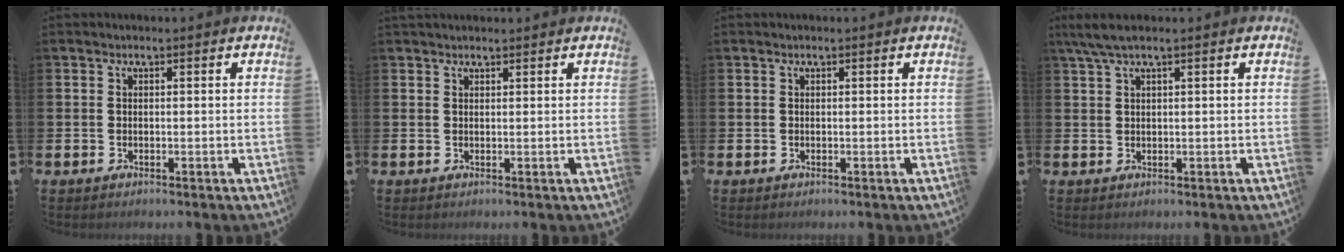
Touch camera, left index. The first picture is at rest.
{"total": 1.1, "force": [1.1, 0.3, 0.2], "torque": [0.005, 0.000, 0.018]}
{"total": 0.0}
{"total": 2.9, "force": [1.9, 0.2, 2.2], "torque": [-0.045, 0.003, 0.034]}